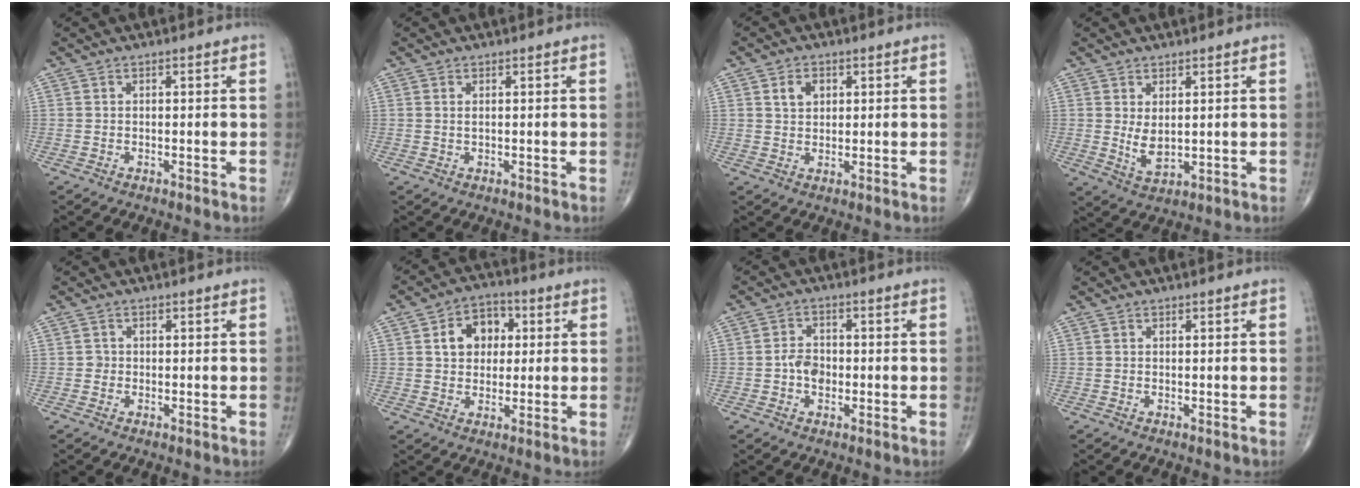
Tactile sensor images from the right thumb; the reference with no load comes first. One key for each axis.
{"total": 0.6, "fx": 0.2, "fy": 0.2, "fz": 0.5, "tx": -0.008, "ty": 0.000, "tz": 0.004}
{"total": 3.7, "fx": 1.4, "fy": 2.7, "fz": 2.1, "tx": -0.025, "ty": -0.004, "tz": 0.025}
{"total": 4.5, "fx": 0.8, "fy": 2.4, "fz": 3.8, "tx": -0.062, "ty": -0.015, "tz": 0.026}
{"total": 0.9, "fx": -0.1, "fy": 0.9, "fz": 0.1, "tx": 0.007, "ty": 0.003, "tz": -0.005}
{"total": 9.0, "fx": 2.0, "fy": 6.8, "fz": 5.6, "tx": -0.056, "ty": 0.010, "tz": 0.026}
{"total": 4.2, "fx": -0.8, "fy": 3.0, "fz": 2.8, "tx": -0.038, "ty": 0.009, "tz": -0.019}
{"total": 0.0}